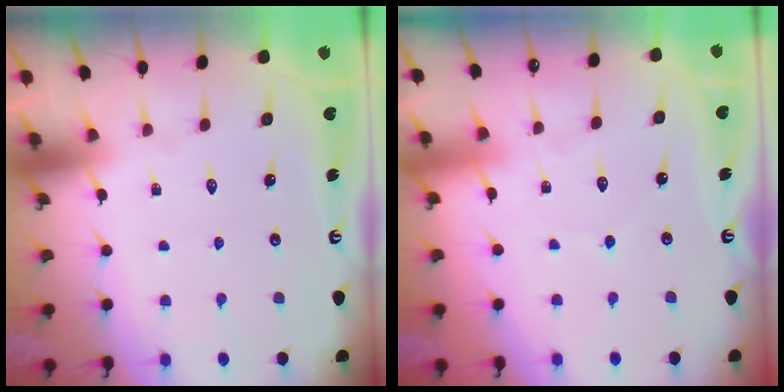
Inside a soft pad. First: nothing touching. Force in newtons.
{"total": 2.8, "press": 2.7, "slide": 0.4}